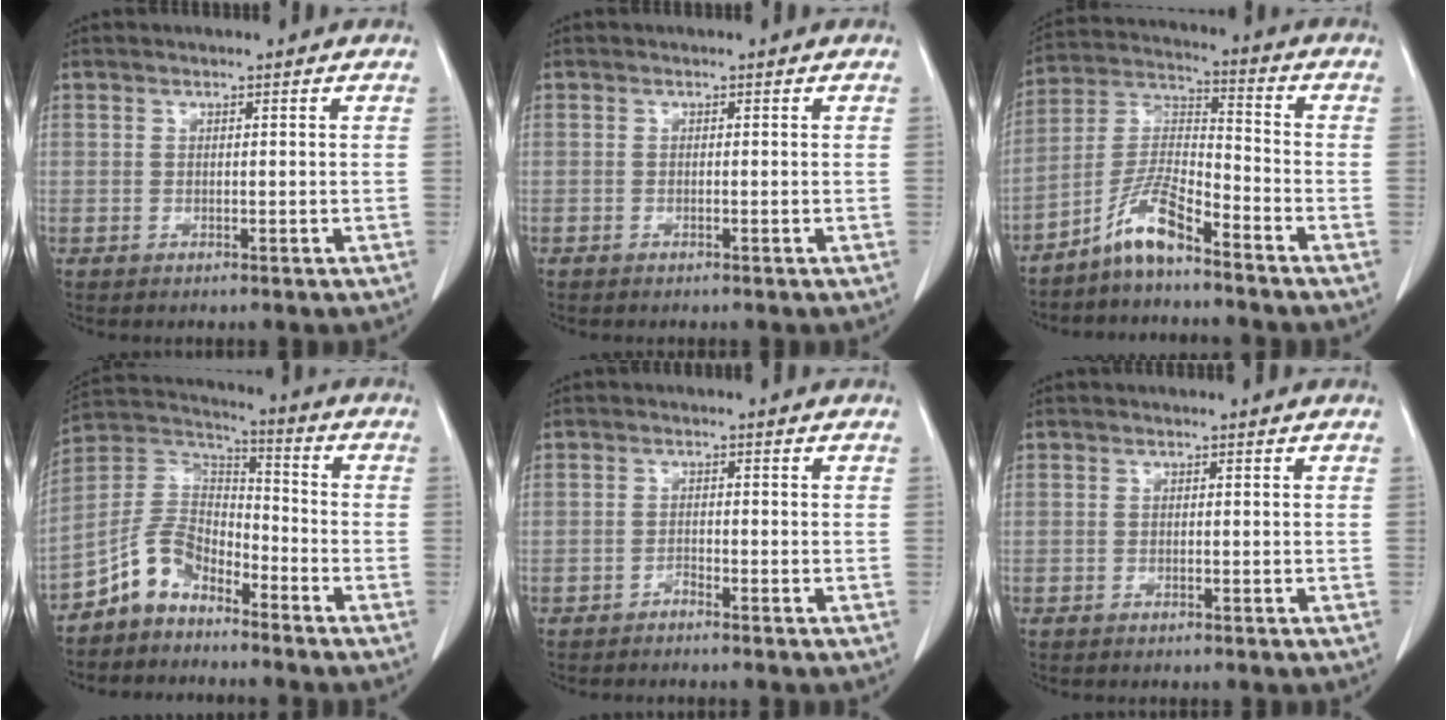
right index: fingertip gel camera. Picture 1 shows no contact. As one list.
[{"total": 0.0}, {"total": 8.3, "force": [-6.1, 1.3, 5.5], "torque": [-0.121, 0.006, -0.123]}, {"total": 8.5, "force": [-6.0, 4.8, 3.7], "torque": [-0.081, 0.030, -0.123]}, {"total": 1.0, "force": [-1.0, 0.0, 0.3], "torque": [-0.004, 0.002, -0.018]}, {"total": 0.0}]